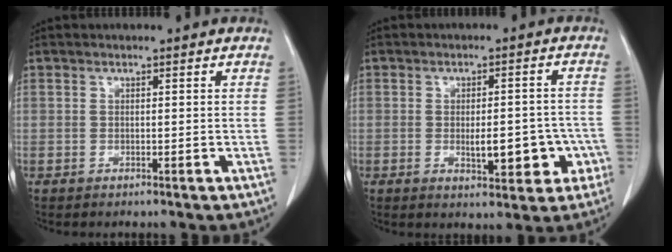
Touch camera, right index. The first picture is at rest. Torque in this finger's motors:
{"motor_torque": [0.27, -0.08, 0.24, 0.03]}